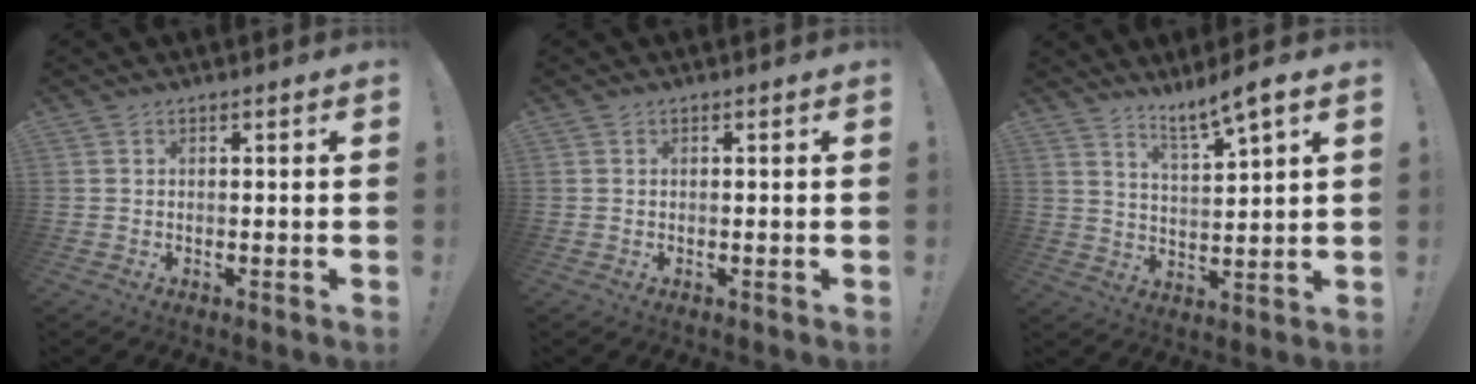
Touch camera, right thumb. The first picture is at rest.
{"total": 0.0}
{"total": 7.4, "force": [6.2, -0.2, 4.1], "torque": [-0.062, -0.044, 0.102]}